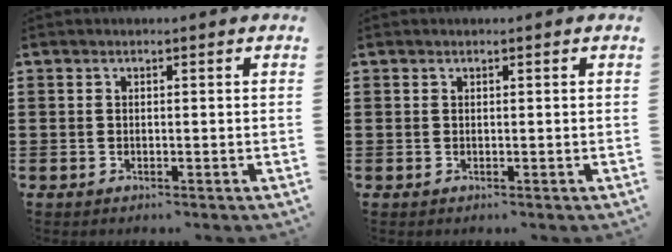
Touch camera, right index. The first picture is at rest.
{"total": 0.0}